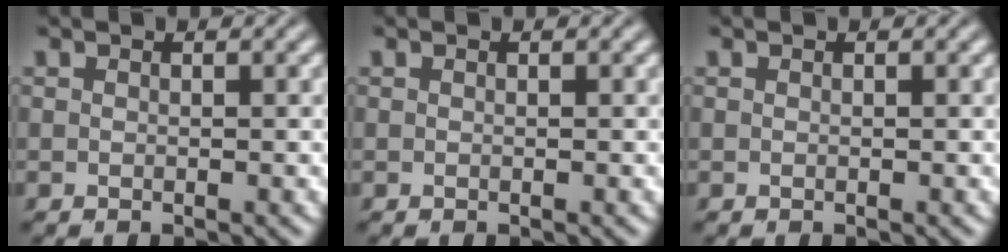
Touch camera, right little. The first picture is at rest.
{"total": 0.0}
{"total": 0.0}